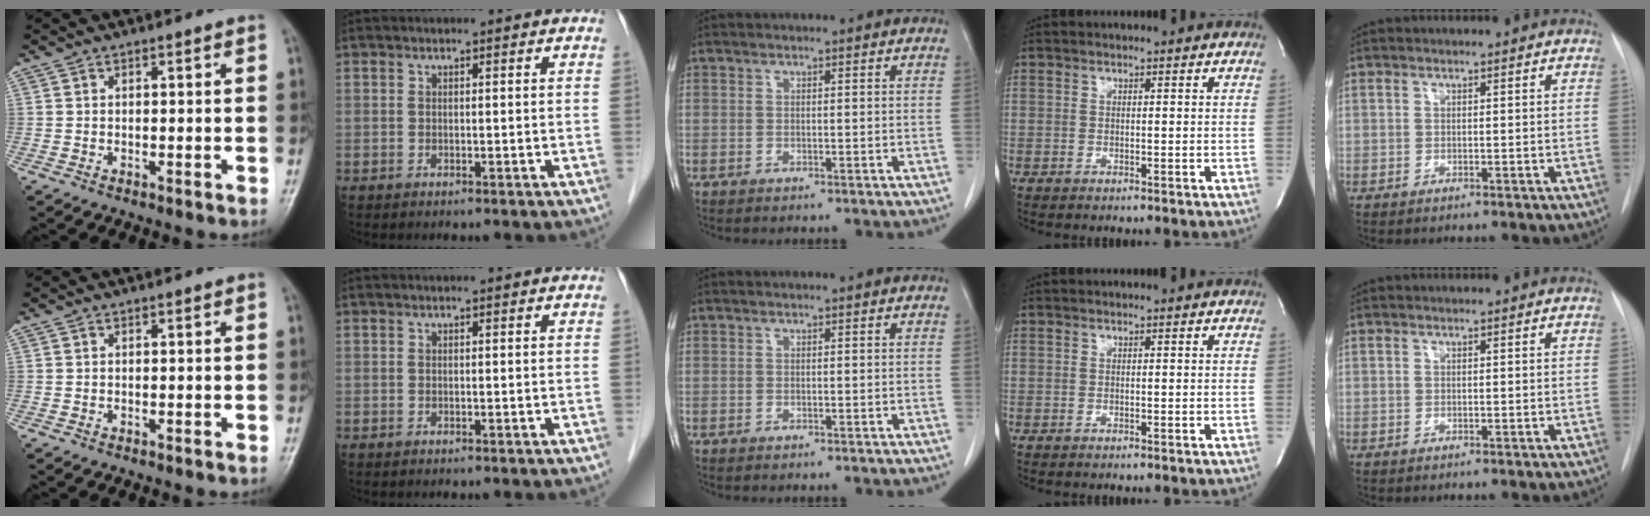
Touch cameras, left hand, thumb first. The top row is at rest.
{}